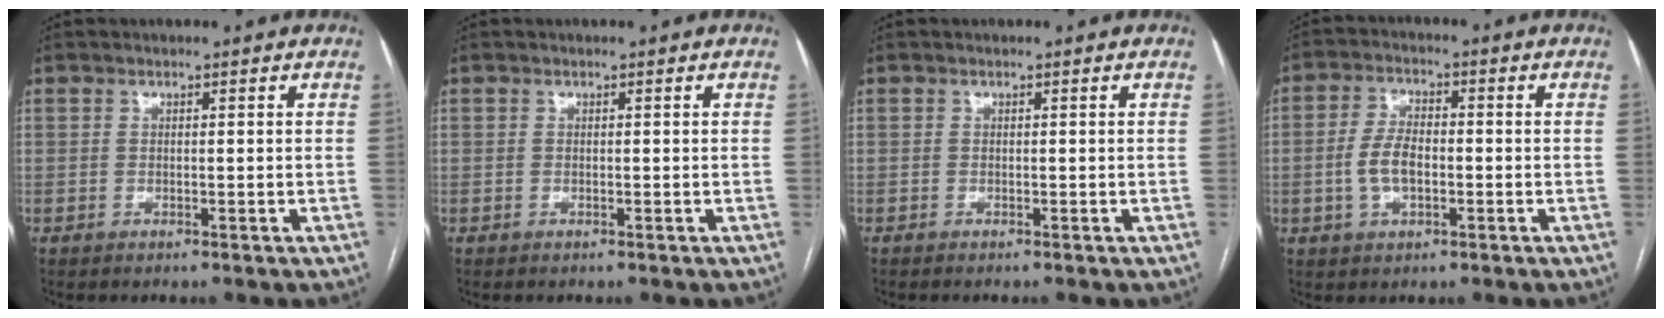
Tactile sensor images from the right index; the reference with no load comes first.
{"total": 0.0}
{"total": 0.0}
{"total": 5.5, "force": [-1.0, 2.8, 4.6], "torque": [-0.103, 0.010, -0.017]}